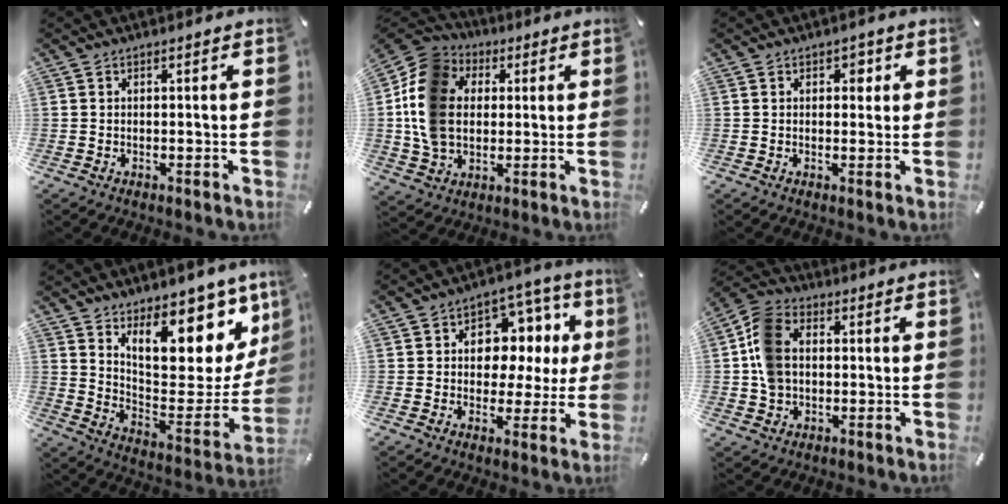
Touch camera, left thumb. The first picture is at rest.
{"total": 15.1, "force": [1.1, 12.6, 8.2], "torque": [-0.204, 0.013, 0.020]}
{"total": 2.3, "force": [0.8, 1.8, 1.3], "torque": [0.002, -0.006, 0.003]}
{"total": 17.3, "force": [13.0, 7.9, 8.3], "torque": [-0.095, -0.123, 0.221]}
{"total": 11.4, "force": [2.9, 8.7, 6.7], "torque": [-0.084, -0.024, 0.052]}
{"total": 9.8, "force": [0.5, 7.9, 5.8], "torque": [-0.135, 0.020, 0.016]}